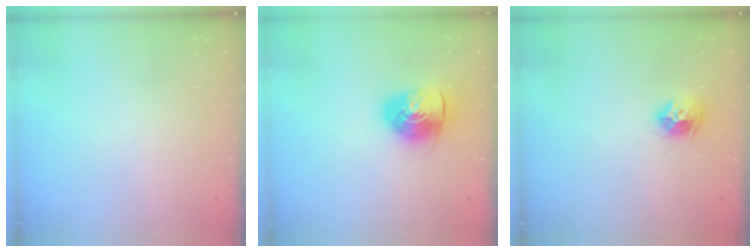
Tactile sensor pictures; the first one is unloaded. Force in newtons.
{"total": 9.1, "press": 9.0, "slide": 0.8}
{"total": 9.6, "press": 9.6, "slide": 0.6}